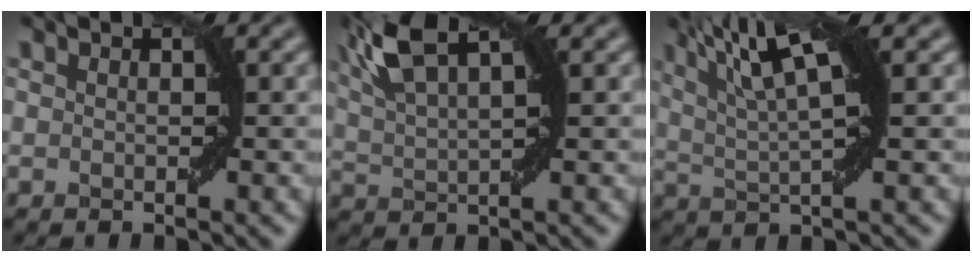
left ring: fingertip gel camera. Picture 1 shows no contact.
{"total": 6.3, "force": [3.3, 2.0, 5.0], "torque": [-0.108, 0.022, 0.066]}
{"total": 7.2, "force": [3.2, 1.5, 6.3], "torque": [-0.109, 0.009, 0.056]}